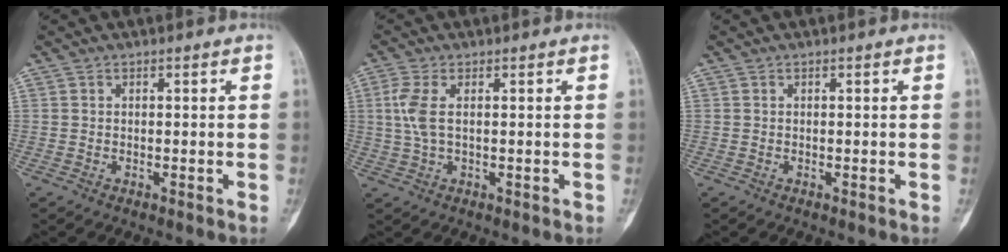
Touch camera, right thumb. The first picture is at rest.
{"total": 4.7, "force": [0.7, 1.9, 4.3], "torque": [-0.118, 0.006, 0.015]}
{"total": 0.0}